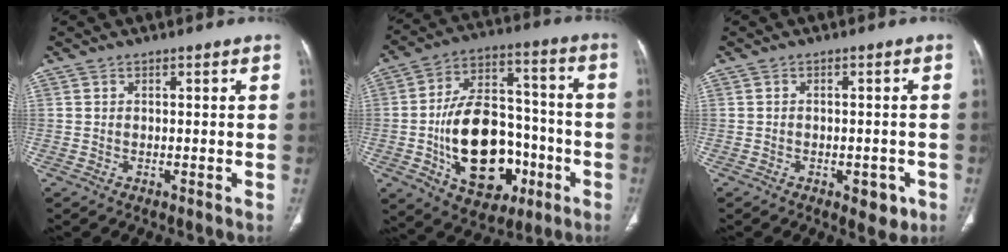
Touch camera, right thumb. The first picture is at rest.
{"total": 22.1, "force": [-5.8, 14.1, 16.0], "torque": [-0.226, 0.044, -0.077]}
{"total": 4.2, "force": [-1.9, 2.3, 2.9], "torque": [-0.016, 0.007, -0.018]}